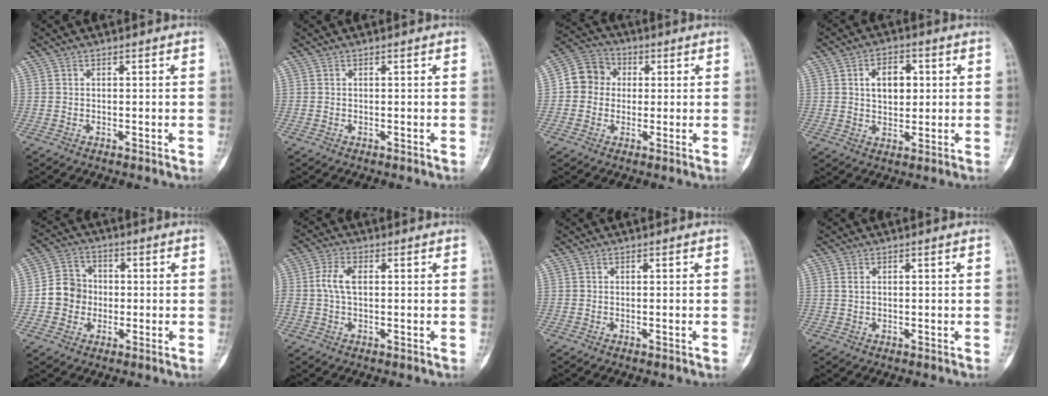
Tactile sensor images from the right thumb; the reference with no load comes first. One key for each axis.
{"total": 0.0}
{"total": 7.6, "fx": 0.7, "fy": 7.0, "fz": 3.0, "tx": -0.030, "ty": 0.020, "tz": -0.004}
{"total": 7.4, "fx": 1.7, "fy": 4.9, "fz": 5.3, "tx": -0.055, "ty": -0.001, "tz": 0.026}
{"total": 7.4, "fx": -0.9, "fy": 6.8, "fz": 2.5, "tx": -0.018, "ty": 0.020, "tz": -0.026}
{"total": 4.6, "fx": 0.3, "fy": 2.5, "fz": 3.9, "tx": -0.094, "ty": 0.009, "tz": 0.003}
{"total": 0.0}
{"total": 1.1, "fx": 0.4, "fy": 0.7, "fz": 0.7, "tx": -0.013, "ty": 0.000, "tz": 0.010}